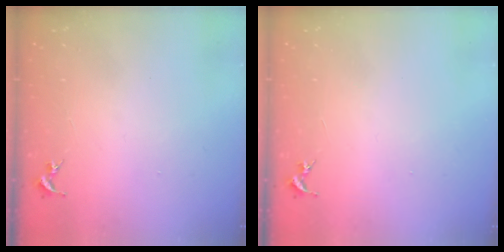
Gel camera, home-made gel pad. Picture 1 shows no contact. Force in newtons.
{"total": 0.0}